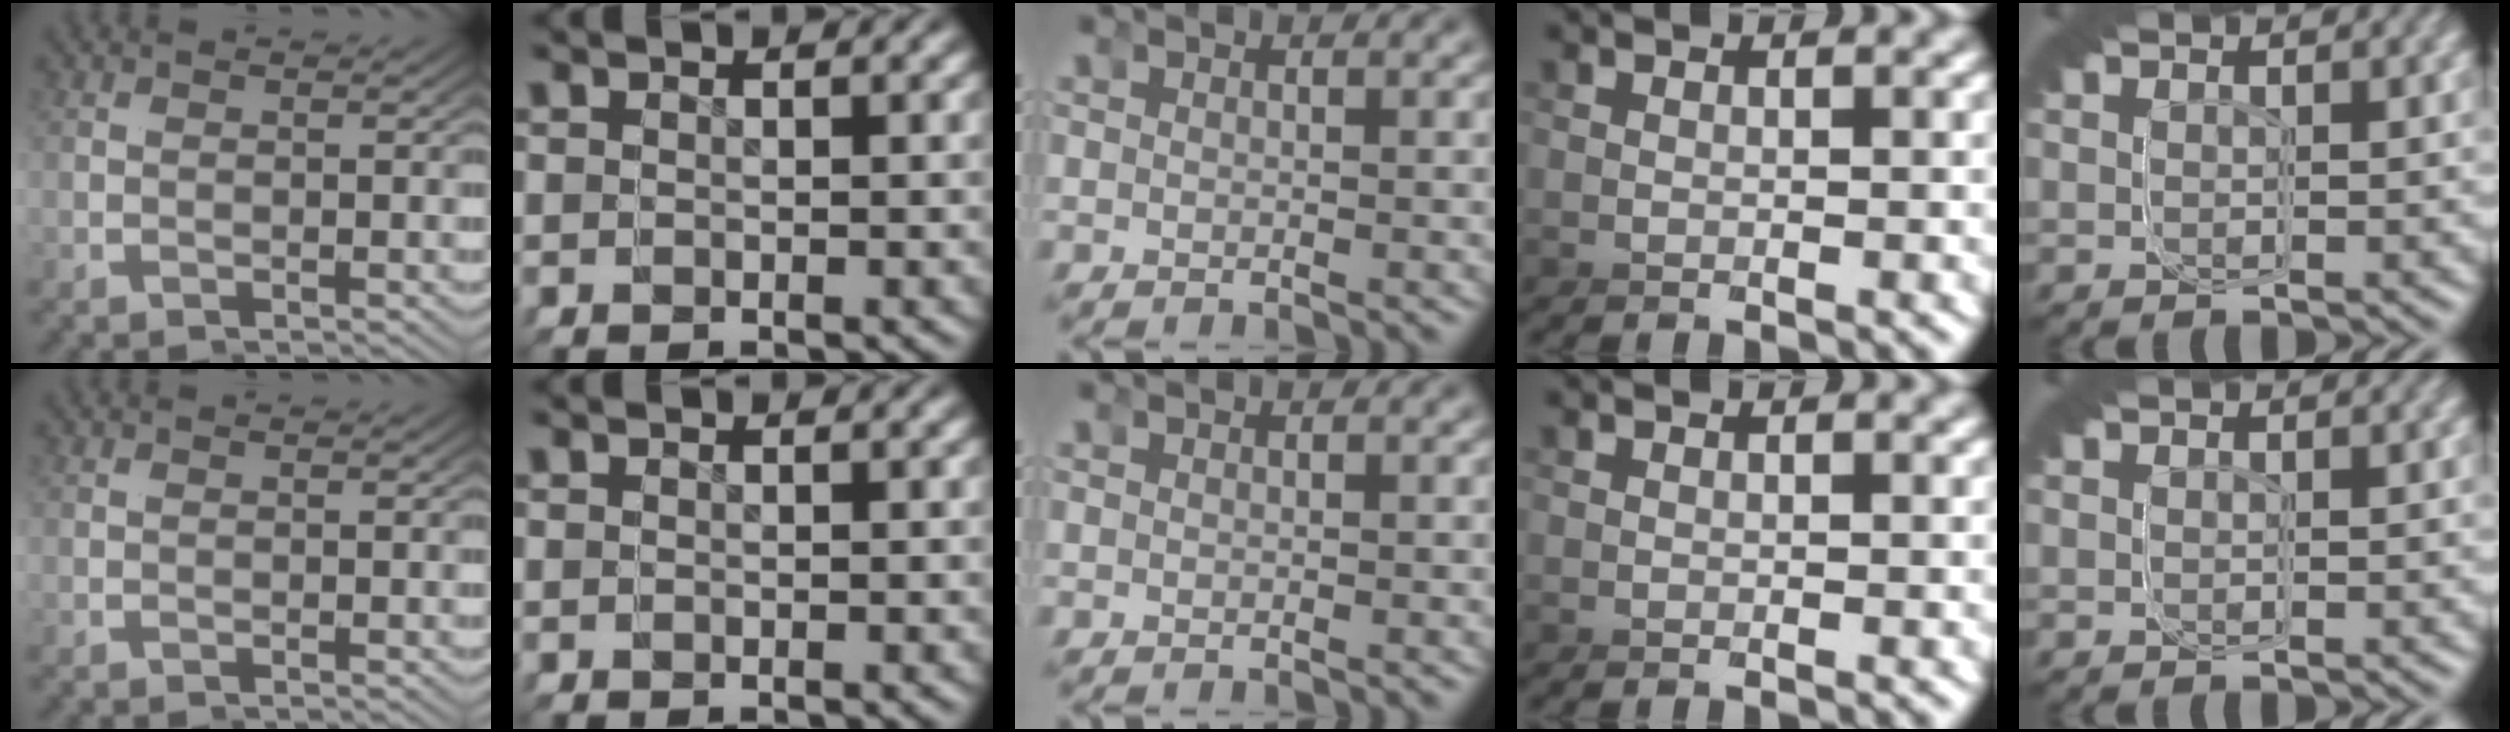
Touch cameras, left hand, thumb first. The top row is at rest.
{}